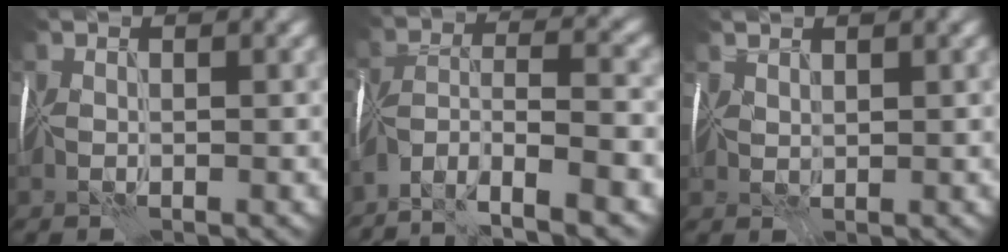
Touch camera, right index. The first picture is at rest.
{"total": 8.2, "force": [-5.2, 2.5, 5.8], "torque": [-0.101, 0.010, -0.100]}
{"total": 1.9, "force": [1.7, 0.7, 0.4], "torque": [-0.015, 0.007, 0.034]}